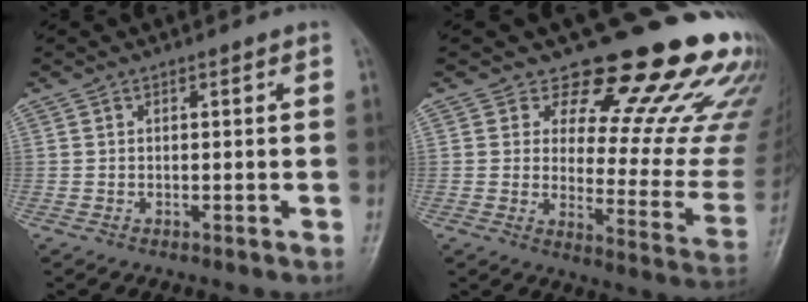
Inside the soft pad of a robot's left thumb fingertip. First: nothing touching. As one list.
[{"total": 23.8, "force": [17.8, 9.3, 12.7], "torque": [-0.122, -0.119, 0.216]}]